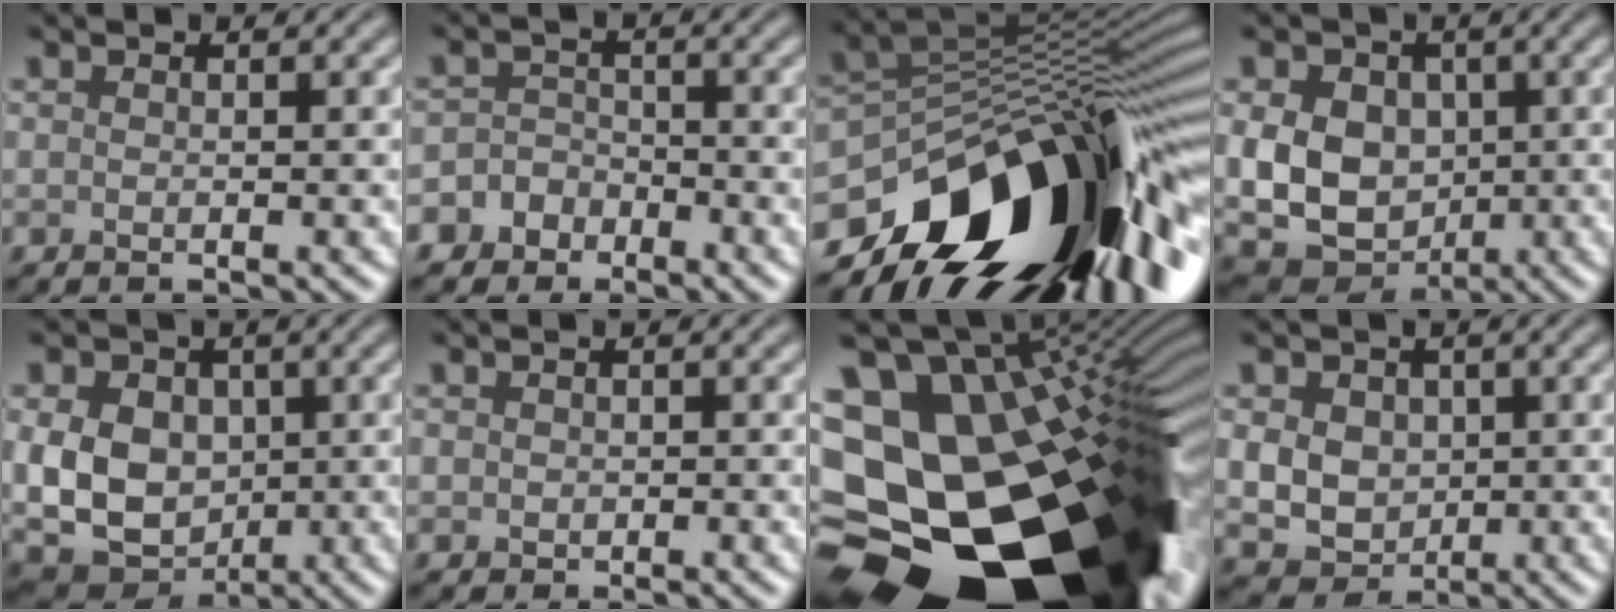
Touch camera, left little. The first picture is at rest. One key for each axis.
{"total": 4.8, "fx": -3.0, "fy": 3.7, "fz": 0.3, "tx": 0.026, "ty": -0.002, "tz": -0.070}
{"total": 16.3, "fx": -8.1, "fy": 8.1, "fz": 11.5, "tx": -0.182, "ty": 0.002, "tz": -0.144}
{"total": 11.0, "fx": 0.0, "fy": 8.5, "fz": 6.9, "tx": -0.109, "ty": -0.003, "tz": -0.008}
{"total": 9.8, "fx": 0.1, "fy": 7.5, "fz": 6.4, "tx": -0.128, "ty": -0.009, "tz": 0.000}
{"total": 0.8, "fx": 0.0, "fy": 0.8, "fz": 0.2, "tx": 0.001, "ty": -0.003, "tz": -0.001}
{"total": 22.5, "fx": -7.1, "fy": 15.2, "fz": 15.1, "tx": -0.215, "ty": -0.028, "tz": -0.107}
{"total": 6.2, "fx": 0.7, "fy": 5.3, "fz": 3.2, "tx": -0.050, "ty": 0.016, "tz": 0.003}